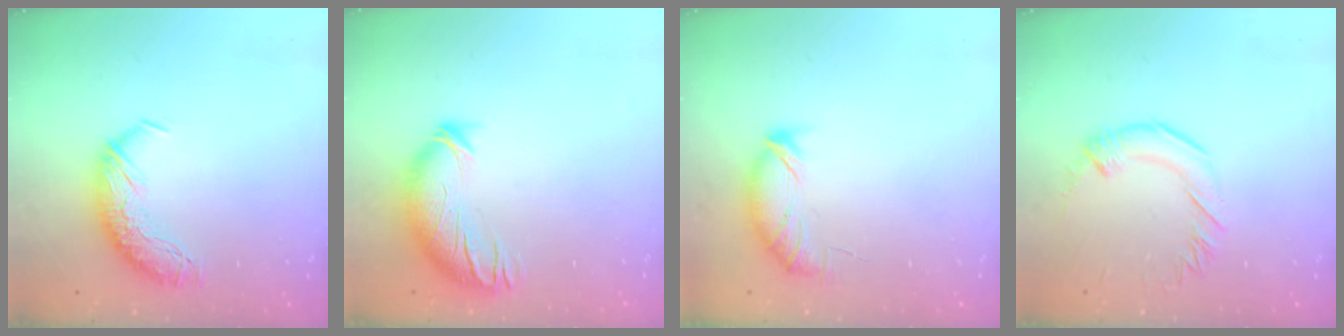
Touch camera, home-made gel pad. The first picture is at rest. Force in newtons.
{"total": 3.5, "press": 2.6, "slide": 2.4}
{"total": 5.3, "press": 5.3, "slide": 0.6}
{"total": 1.5, "press": 1.4, "slide": 0.5}